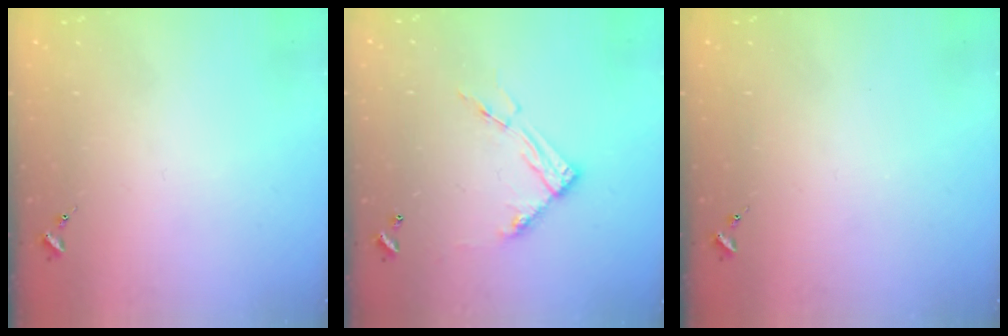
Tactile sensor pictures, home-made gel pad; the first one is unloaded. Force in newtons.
{"total": 10.7, "press": 10.7, "slide": 0.8}
{"total": 0.0}